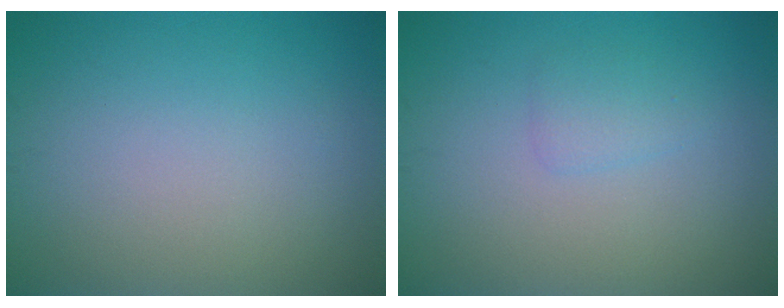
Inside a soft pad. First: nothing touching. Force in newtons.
{"total": 1.2, "press": 1.2, "slide": 0.1}